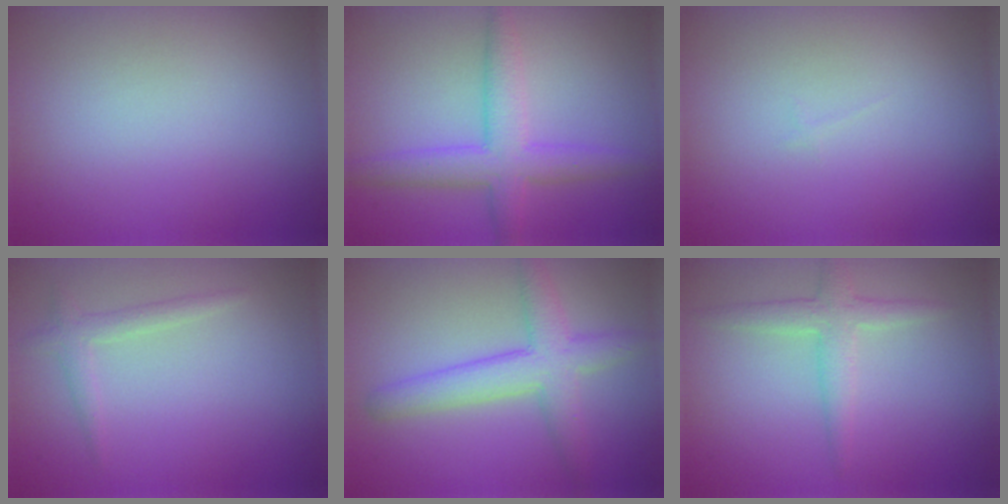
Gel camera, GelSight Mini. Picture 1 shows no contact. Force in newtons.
{"total": 3.3, "press": 3.3, "slide": 0.2}
{"total": 0.0}
{"total": 1.5, "press": 1.5, "slide": 0.0}
{"total": 4.6, "press": 4.6, "slide": 0.1}
{"total": 2.6, "press": 2.6, "slide": 0.0}